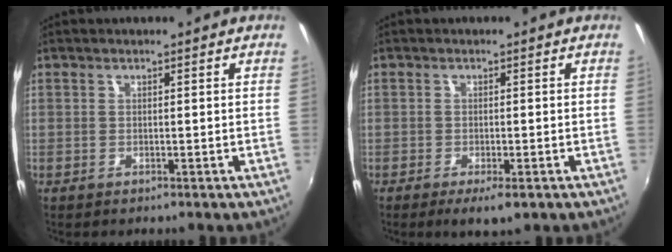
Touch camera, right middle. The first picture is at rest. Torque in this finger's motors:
{"motor_torque": [0.87, -1.27, -0.04, 0.00]}